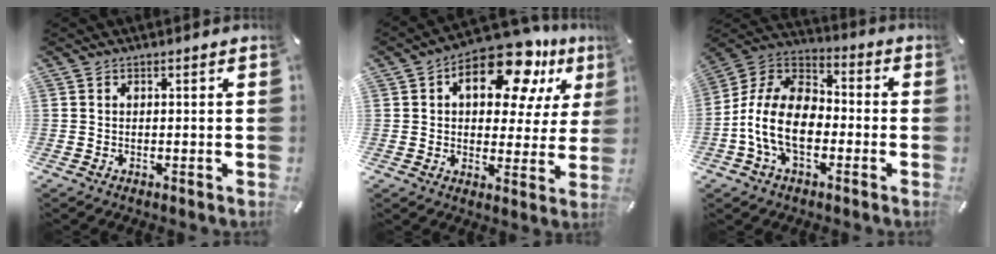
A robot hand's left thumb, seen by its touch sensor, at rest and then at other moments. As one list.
[{"total": 17.2, "force": [8.9, 9.0, 11.6], "torque": [-0.167, -0.041, 0.147]}, {"total": 14.1, "force": [-5.0, 9.1, 9.6], "torque": [-0.220, 0.022, -0.097]}]